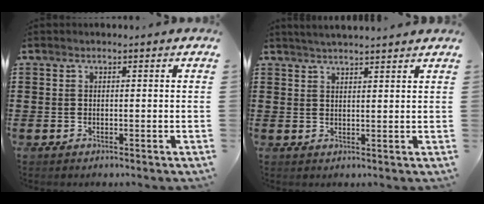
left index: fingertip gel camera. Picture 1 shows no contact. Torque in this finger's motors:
{"motor_torque": [0.47, -0.35, 0.11, 0.07]}